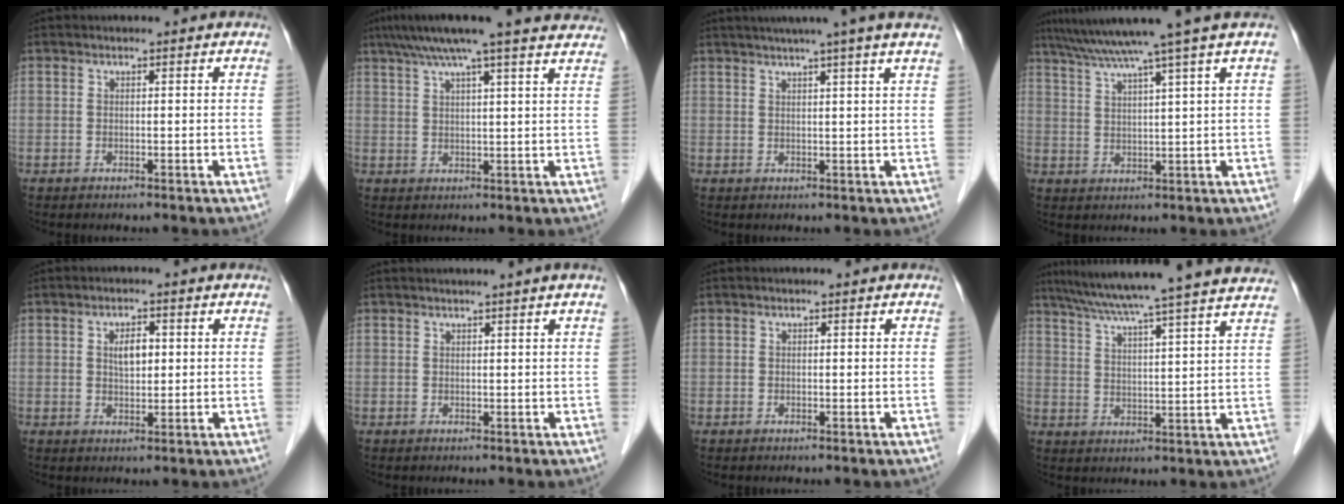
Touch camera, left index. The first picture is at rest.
{"total": 18.3, "force": [15.5, 0.5, 9.7], "torque": [-0.155, 0.029, 0.193]}
{"total": 8.9, "force": [7.0, -1.6, 5.3], "torque": [-0.070, 0.021, 0.076]}
{"total": 10.1, "force": [7.9, -2.5, 5.9], "torque": [-0.096, 0.008, 0.117]}
{"total": 3.2, "force": [0.7, 1.6, 2.7], "torque": [-0.048, 0.005, 0.012]}
{"total": 1.4, "force": [1.1, -0.5, 0.6], "torque": [-0.013, 0.004, 0.026]}
{"total": 0.0}
{"total": 22.6, "force": [19.9, -1.1, 10.8], "torque": [-0.182, -0.006, 0.262]}